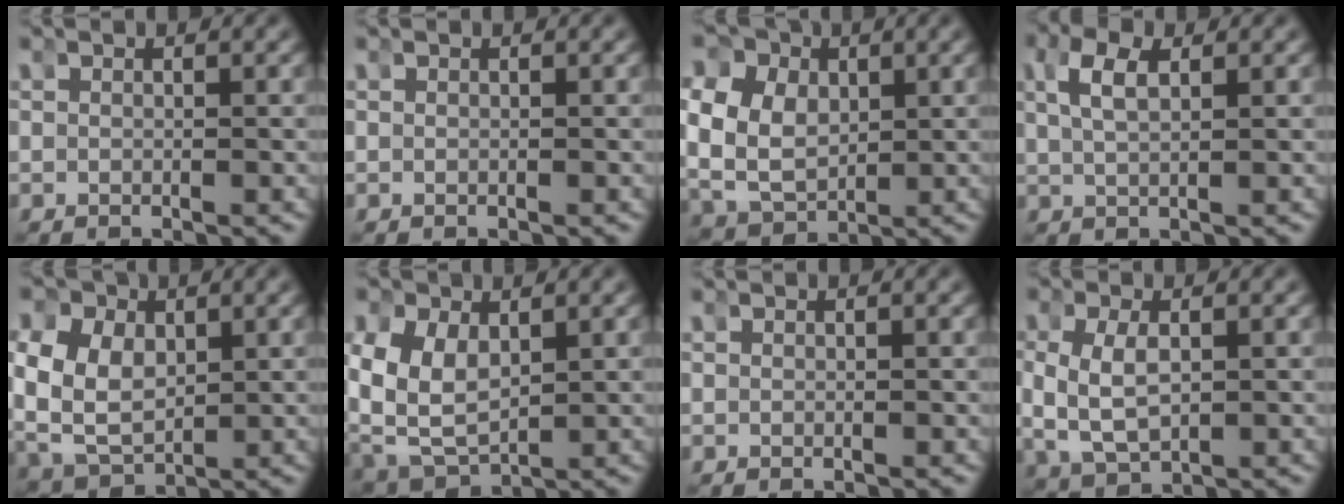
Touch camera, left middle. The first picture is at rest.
{"total": 0.0}
{"total": 13.0, "force": [1.1, 11.5, 6.0], "torque": [-0.153, -0.028, 0.016]}
{"total": 2.6, "force": [0.9, 1.0, 2.2], "torque": [-0.048, 0.003, 0.020]}
{"total": 11.3, "force": [0.2, 9.8, 5.5], "torque": [-0.157, -0.040, 0.012]}
{"total": 9.9, "force": [-0.2, 8.4, 5.1], "torque": [-0.154, -0.038, 0.011]}
{"total": 0.0}
{"total": 5.5, "force": [-0.4, 4.1, 3.7], "torque": [-0.100, -0.015, 0.010]}